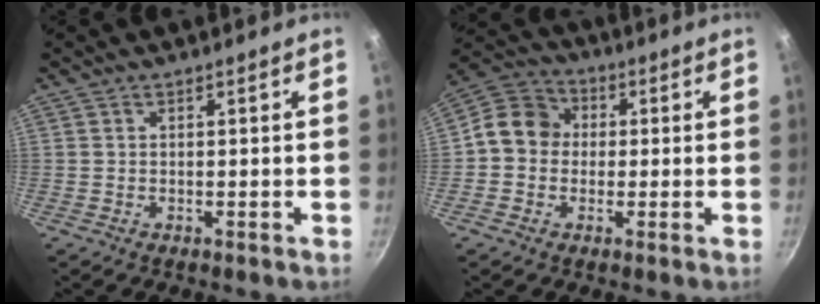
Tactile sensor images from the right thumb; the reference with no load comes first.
{"total": 11.0, "force": [0.7, 9.8, 4.8], "torque": [-0.046, 0.026, -0.012]}